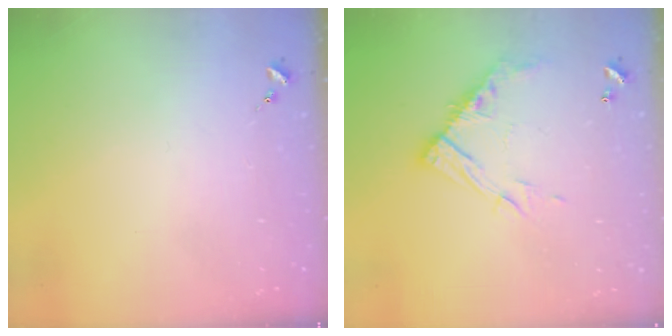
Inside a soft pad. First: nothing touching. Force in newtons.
{"total": 13.1, "press": 13.1, "slide": 1.1}